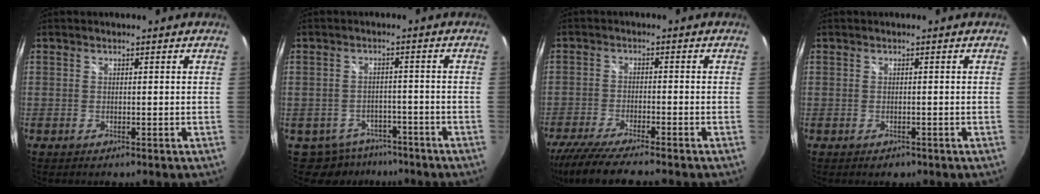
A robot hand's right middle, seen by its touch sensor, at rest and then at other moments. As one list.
[{"total": 6.8, "force": [-5.2, 4.2, 1.1], "torque": [-0.026, 0.007, -0.070]}, {"total": 10.5, "force": [-9.0, 0.6, 5.4], "torque": [-0.128, -0.033, -0.159]}, {"total": 1.3, "force": [-0.8, 1.0, 0.5], "torque": [-0.010, -0.004, -0.011]}]